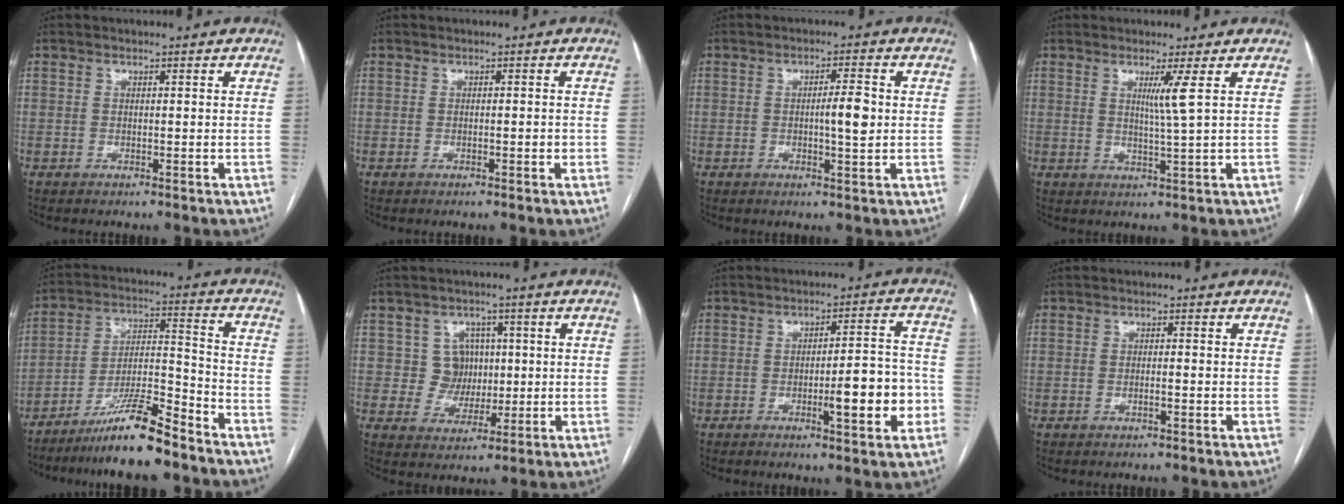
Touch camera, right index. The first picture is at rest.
{"total": 1.0, "force": [-0.4, 0.2, 0.9], "torque": [-0.014, 0.002, -0.006]}
{"total": 4.2, "force": [-0.1, 0.5, 4.2], "torque": [-0.064, 0.001, -0.002]}
{"total": 3.4, "force": [1.2, -1.3, 2.8], "torque": [-0.054, -0.013, 0.026]}
{"total": 12.3, "force": [-9.9, 0.6, 7.4], "torque": [-0.131, -0.007, -0.175]}
{"total": 4.5, "force": [1.0, 4.3, 0.8], "torque": [-0.005, 0.012, 0.021]}
{"total": 9.2, "force": [-3.0, 1.5, 8.6], "torque": [-0.119, 0.012, -0.040]}
{"total": 0.9, "force": [-0.5, -0.1, 0.8], "torque": [-0.015, 0.001, -0.008]}